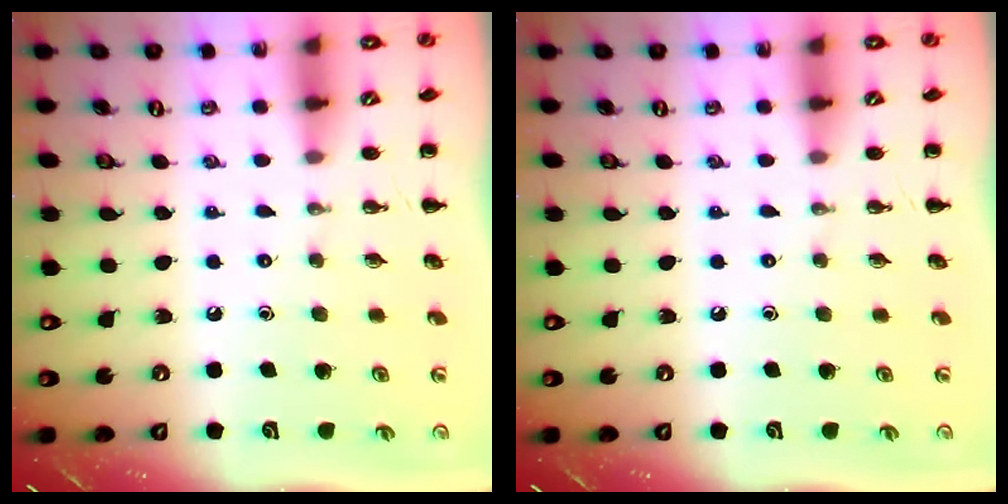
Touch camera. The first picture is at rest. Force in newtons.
{"total": 0.0}